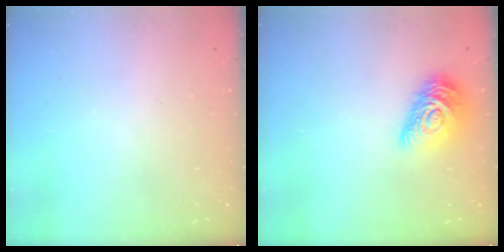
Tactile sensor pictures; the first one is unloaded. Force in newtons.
{"total": 13.4, "press": 13.4, "slide": 0.7}